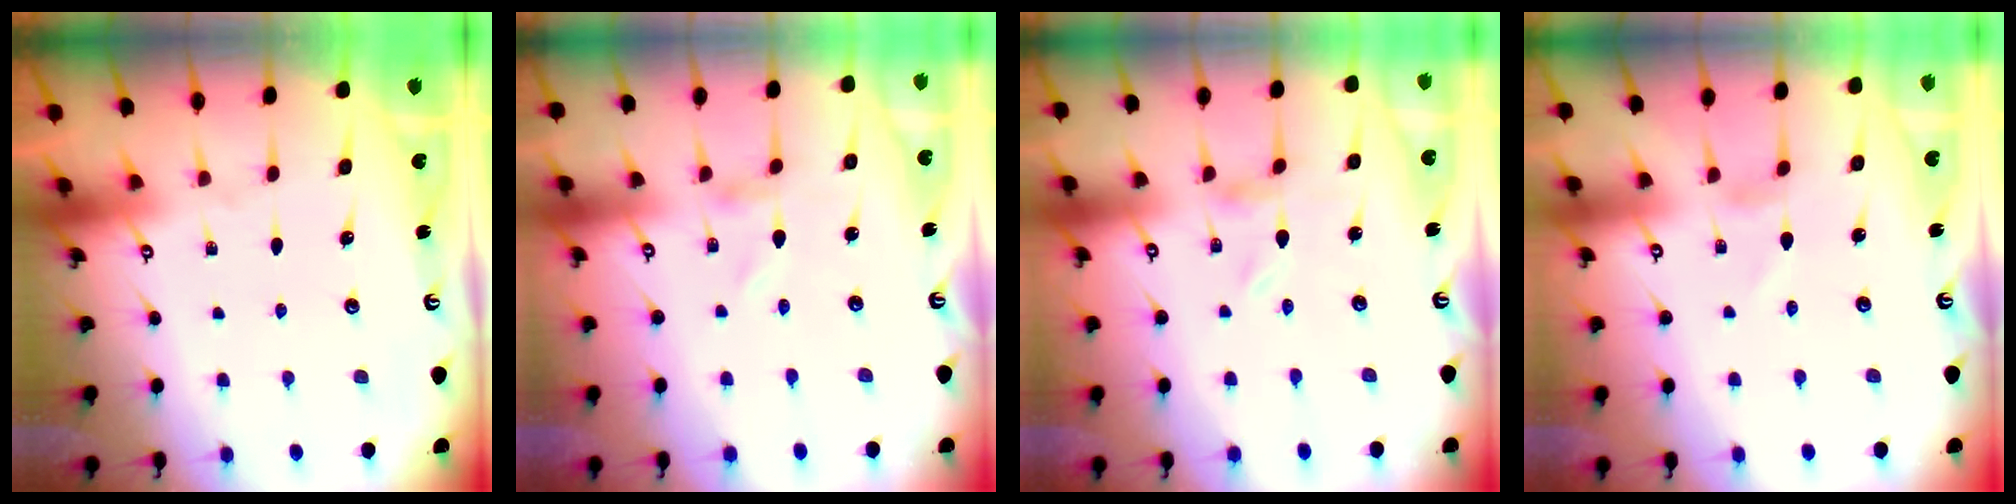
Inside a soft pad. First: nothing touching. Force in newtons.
{"total": 0.7, "press": 0.7, "slide": 0.1}
{"total": 1.0, "press": 1.0, "slide": 0.0}
{"total": 0.0}